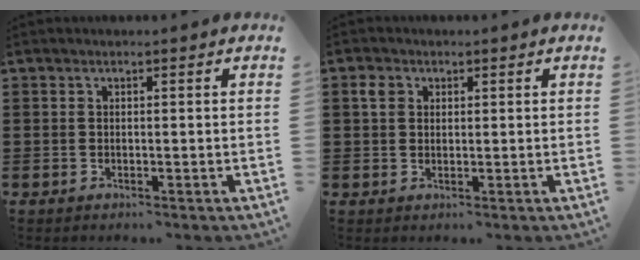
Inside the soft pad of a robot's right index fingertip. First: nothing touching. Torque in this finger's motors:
{"motor_torque": [0.54, 0.02, 0.02, 0.02]}